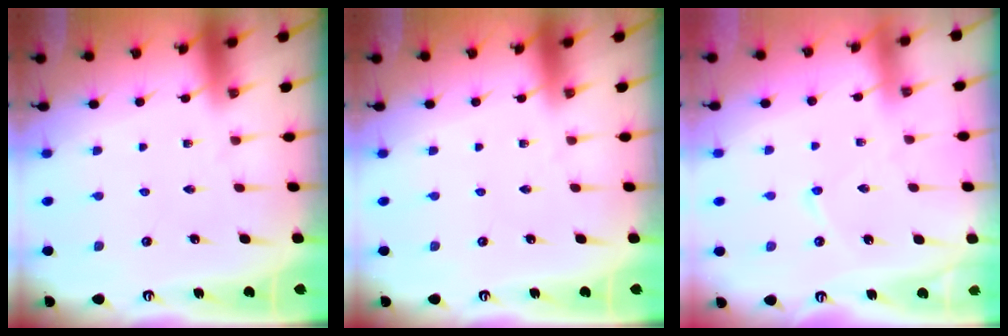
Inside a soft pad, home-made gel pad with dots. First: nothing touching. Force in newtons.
{"total": 0.0}
{"total": 2.9, "press": 2.9, "slide": 0.3}